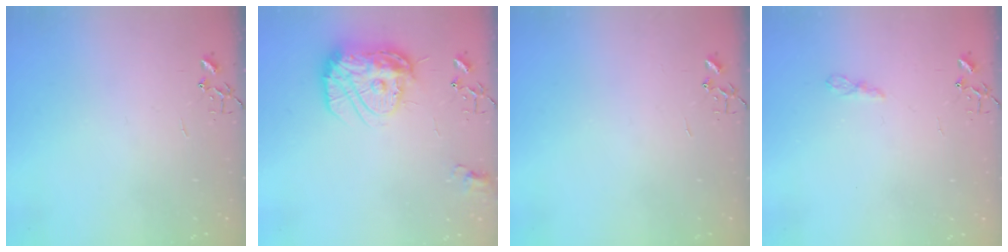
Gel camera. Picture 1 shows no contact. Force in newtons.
{"total": 15.0, "press": 14.9, "slide": 1.1}
{"total": 0.0}
{"total": 4.8, "press": 4.7, "slide": 0.6}